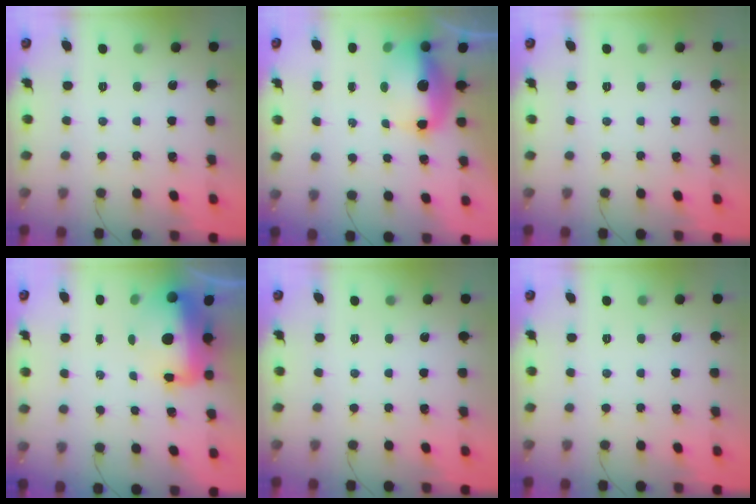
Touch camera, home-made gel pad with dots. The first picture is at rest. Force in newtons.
{"total": 12.4, "press": 12.1, "slide": 2.7}
{"total": 0.0}
{"total": 12.5, "press": 12.2, "slide": 2.9}
{"total": 0.0}
{"total": 0.0}